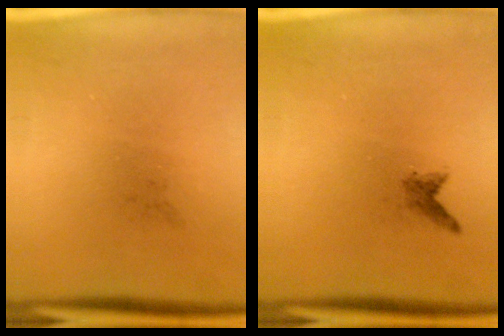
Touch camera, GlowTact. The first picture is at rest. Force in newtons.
{"total": 1.0}